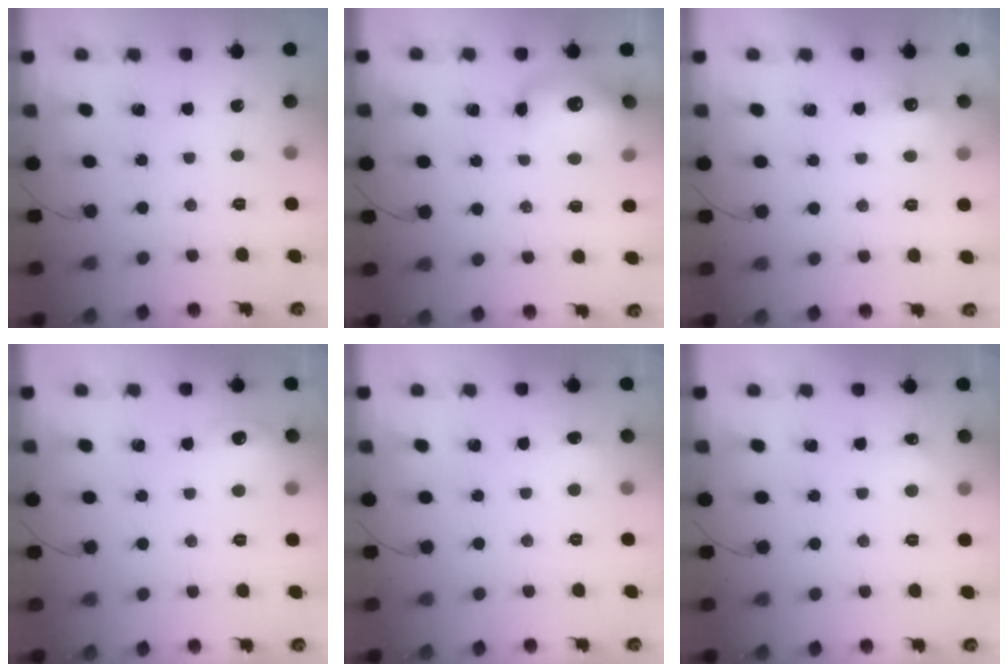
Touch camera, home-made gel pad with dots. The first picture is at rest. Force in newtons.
{"total": 13.7, "press": 13.2, "slide": 3.8}
{"total": 5.4, "press": 5.0, "slide": 2.2}
{"total": 8.1, "press": 7.9, "slide": 1.4}
{"total": 6.0, "press": 4.2, "slide": 4.2}
{"total": 4.2, "press": 4.1, "slide": 1.2}